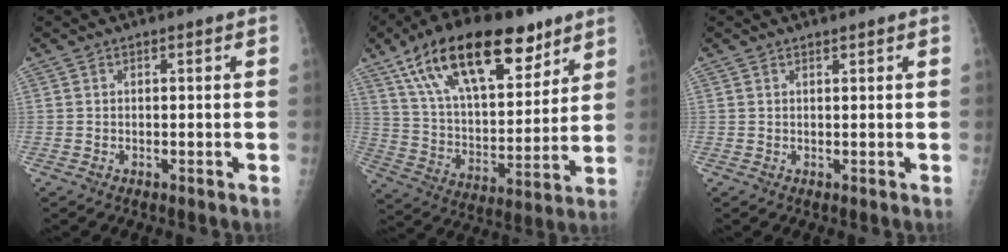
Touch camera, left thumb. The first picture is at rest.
{"total": 24.9, "force": [14.8, 11.3, 16.6], "torque": [-0.248, -0.033, 0.257]}
{"total": 0.6, "force": [0.5, 0.0, 0.2], "torque": [-0.004, -0.004, 0.010]}